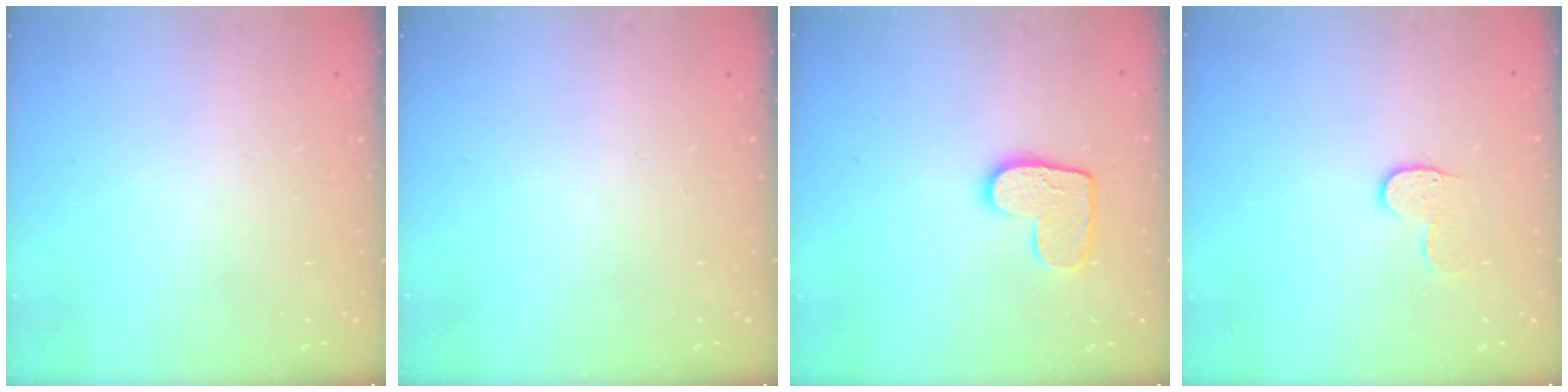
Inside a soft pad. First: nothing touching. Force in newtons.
{"total": 0.0}
{"total": 10.3, "press": 10.2, "slide": 0.6}
{"total": 6.6, "press": 6.6, "slide": 0.6}